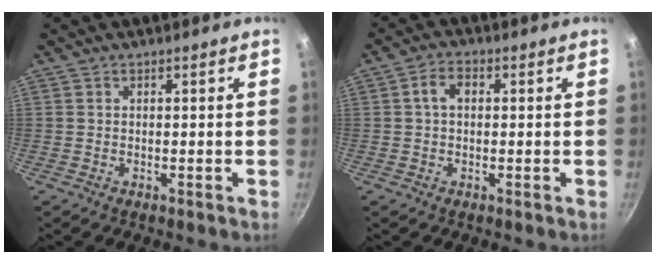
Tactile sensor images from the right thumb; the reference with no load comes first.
{"total": 3.8, "force": [0.4, 2.6, 2.7], "torque": [-0.044, 0.012, 0.002]}